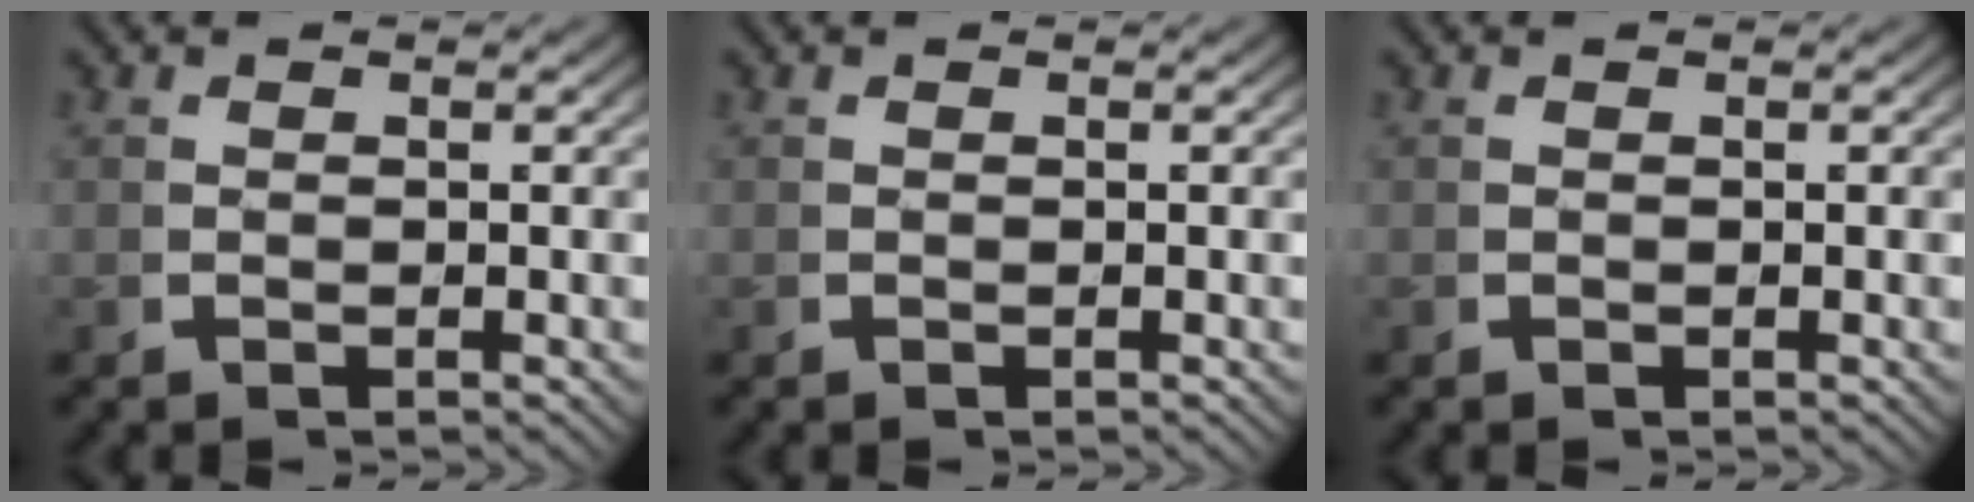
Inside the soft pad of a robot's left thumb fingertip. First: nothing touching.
{"total": 0.0}
{"total": 0.0}